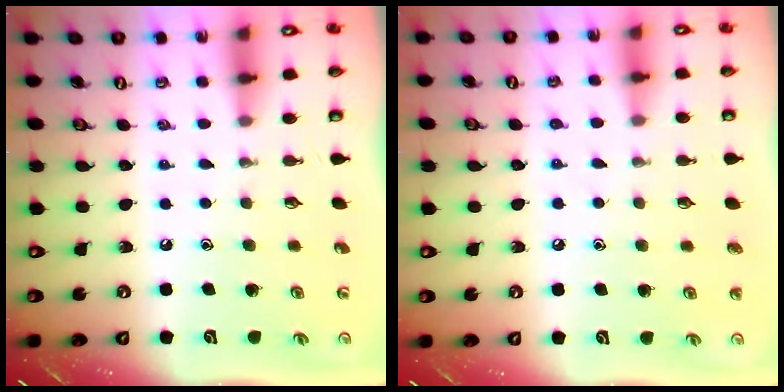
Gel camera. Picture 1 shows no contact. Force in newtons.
{"total": 5.2, "press": 5.1, "slide": 0.6}